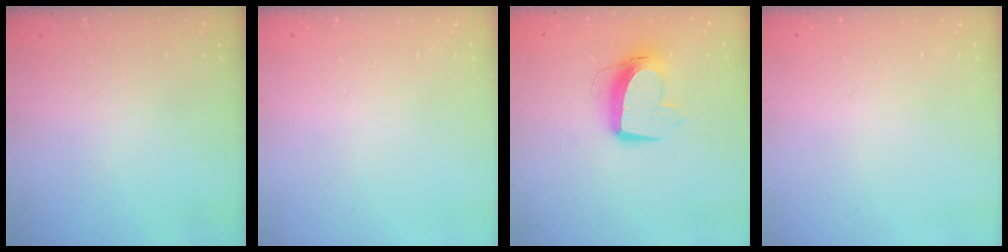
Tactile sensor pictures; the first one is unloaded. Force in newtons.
{"total": 0.0}
{"total": 11.7, "press": 11.6, "slide": 1.5}
{"total": 0.0}